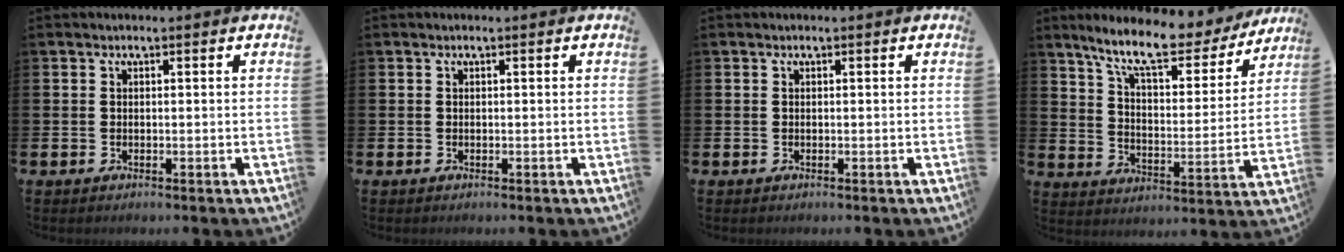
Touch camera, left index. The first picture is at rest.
{"total": 0.0}
{"total": 0.0}
{"total": 11.2, "force": [9.7, 2.7, 5.0], "torque": [-0.123, -0.054, 0.166]}